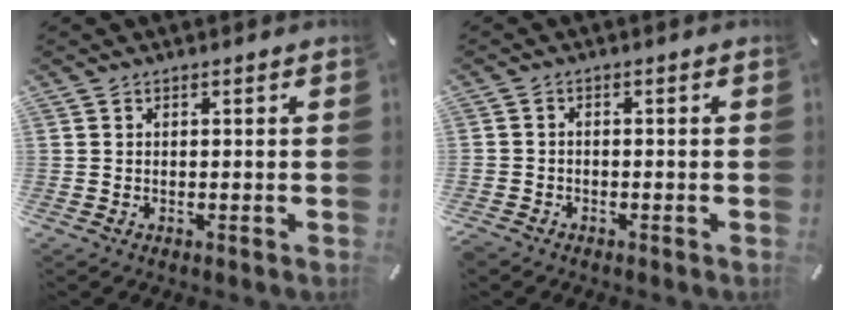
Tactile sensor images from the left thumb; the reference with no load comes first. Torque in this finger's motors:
{"motor_torque": [-0.46, 0.96, 0.04, 0.02, 0.07]}